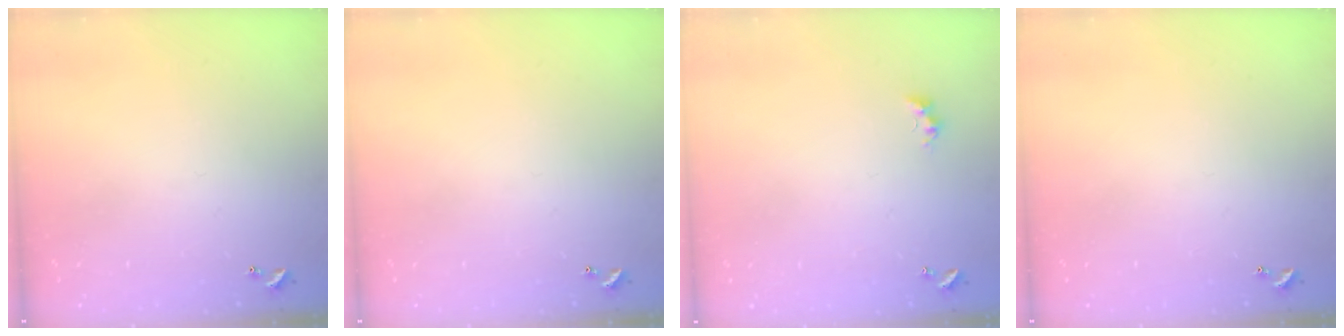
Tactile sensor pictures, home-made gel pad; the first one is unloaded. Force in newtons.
{"total": 0.0}
{"total": 2.7, "press": 2.6, "slide": 0.6}
{"total": 0.0}